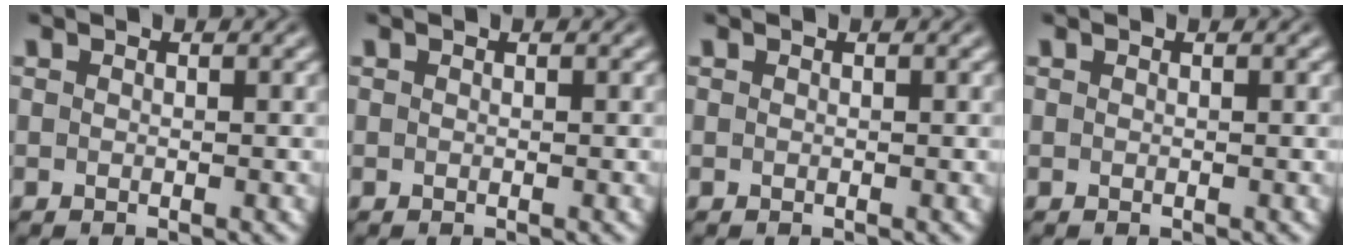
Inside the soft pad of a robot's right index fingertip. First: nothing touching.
{"total": 0.0}
{"total": 0.0}
{"total": 0.0}